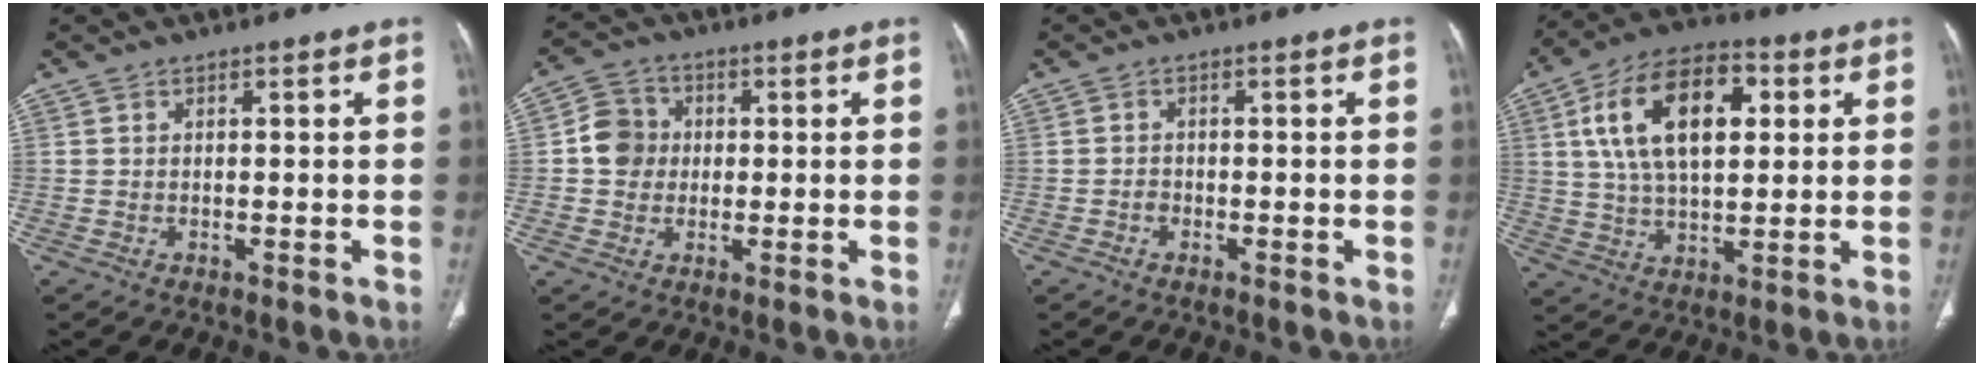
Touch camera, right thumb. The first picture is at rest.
{"total": 6.1, "force": [0.2, 5.6, 2.4], "torque": [-0.023, 0.010, -0.006]}
{"total": 1.0, "force": [-0.7, 0.7, 0.4], "torque": [-0.006, 0.003, -0.014]}
{"total": 18.2, "force": [4.9, 9.9, 14.4], "torque": [-0.238, 0.011, 0.083]}